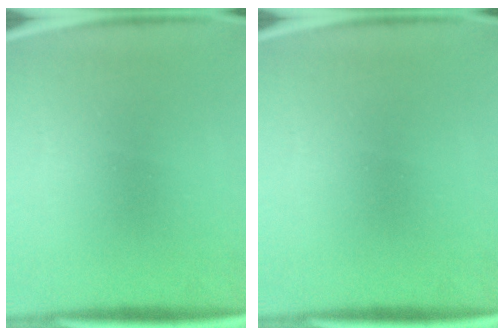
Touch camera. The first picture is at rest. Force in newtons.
{"total": 0.0}